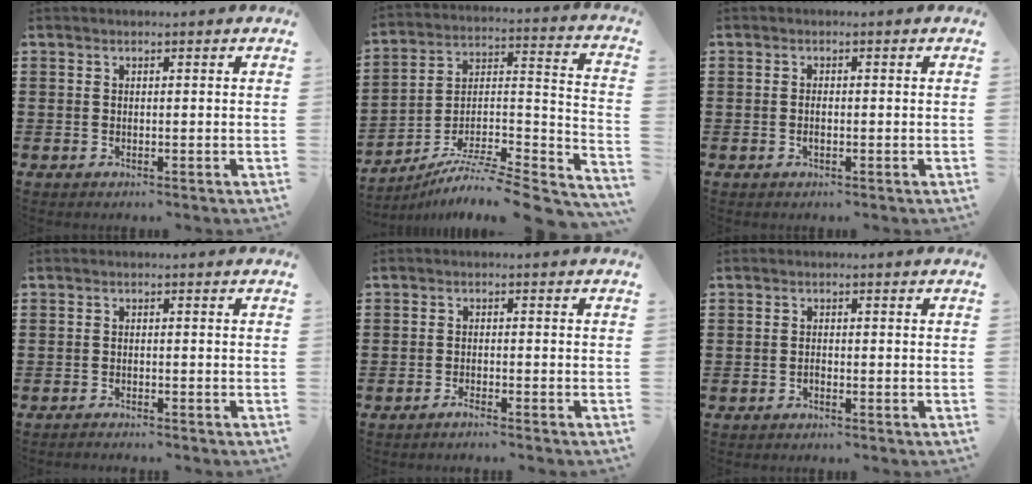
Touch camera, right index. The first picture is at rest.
{"total": 7.8, "force": [-6.4, 0.9, 4.4], "torque": [-0.070, -0.001, -0.128]}
{"total": 1.1, "force": [-0.3, 0.4, 0.9], "torque": [-0.019, -0.004, -0.005]}
{"total": 1.2, "force": [-1.2, 0.0, -0.1], "torque": [-0.002, 0.003, -0.024]}
{"total": 1.6, "force": [-1.5, -0.3, 0.4], "torque": [-0.007, 0.001, -0.029]}
{"total": 0.7, "force": [-0.6, 0.2, 0.3], "torque": [-0.007, -0.002, -0.011]}